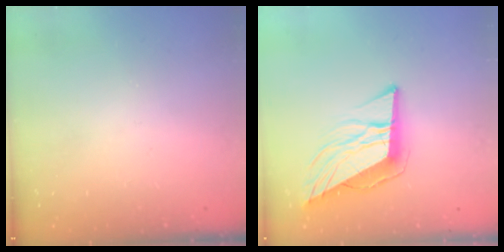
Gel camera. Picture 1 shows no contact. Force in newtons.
{"total": 12.4, "press": 11.9, "slide": 3.6}